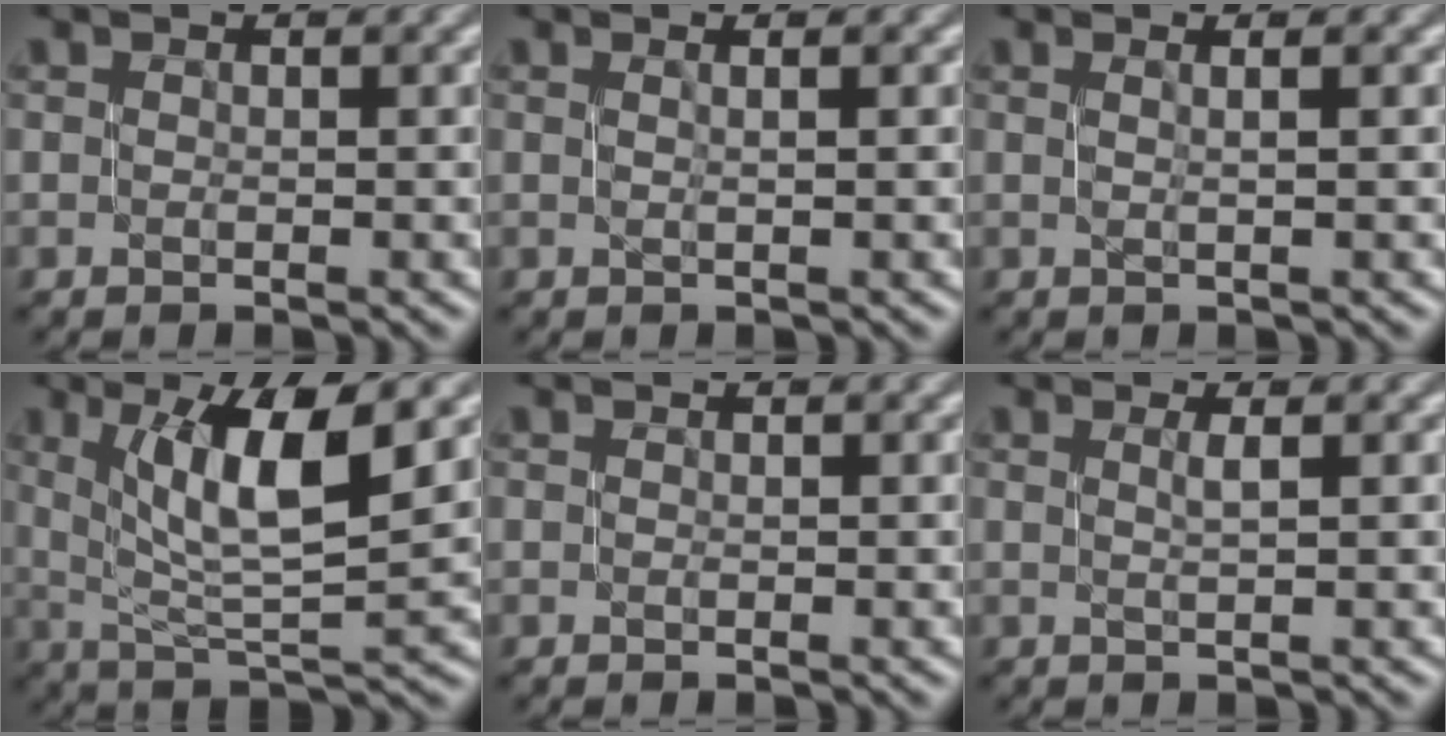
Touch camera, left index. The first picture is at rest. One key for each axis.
{"total": 1.0, "fx": 0.2, "fy": 0.3, "fz": 0.9, "tx": -0.010, "ty": 0.007, "tz": -0.002}
{"total": 1.2, "fx": 0.3, "fy": 0.3, "fz": 1.2, "tx": -0.017, "ty": 0.006, "tz": -0.001}
{"total": 8.3, "fx": 2.7, "fy": 2.0, "fz": 7.5, "tx": -0.119, "ty": -0.003, "tz": 0.053}
{"total": 0.0}
{"total": 1.1, "fx": 0.3, "fy": 0.2, "fz": 1.0, "tx": -0.018, "ty": 0.007, "tz": 0.000}